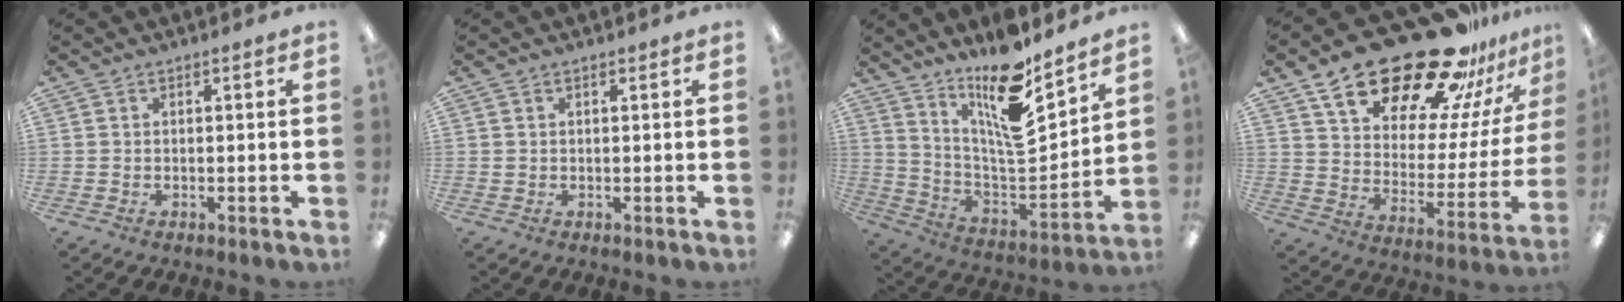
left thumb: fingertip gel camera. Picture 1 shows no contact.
{"total": 0.6, "force": [0.4, 0.4, 0.2], "torque": [-0.006, 0.003, 0.007]}
{"total": 16.6, "force": [12.5, 4.3, 10.0], "torque": [-0.173, -0.105, 0.214]}
{"total": 28.7, "force": [21.5, 12.1, 14.8], "torque": [-0.231, -0.141, 0.370]}